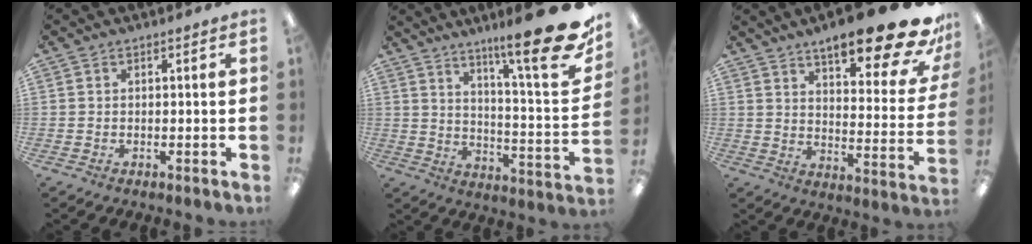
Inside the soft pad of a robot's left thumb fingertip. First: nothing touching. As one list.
[{"total": 20.4, "force": [14.0, 2.8, 14.5], "torque": [-0.206, -0.116, 0.215]}, {"total": 21.9, "force": [14.9, 5.9, 15.0], "torque": [-0.208, -0.102, 0.237]}]